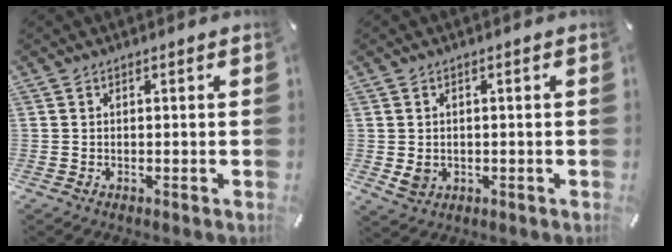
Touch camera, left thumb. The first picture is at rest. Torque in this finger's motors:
{"motor_torque": [-0.02, 0.05, 0.02, 0.02, 0.01]}